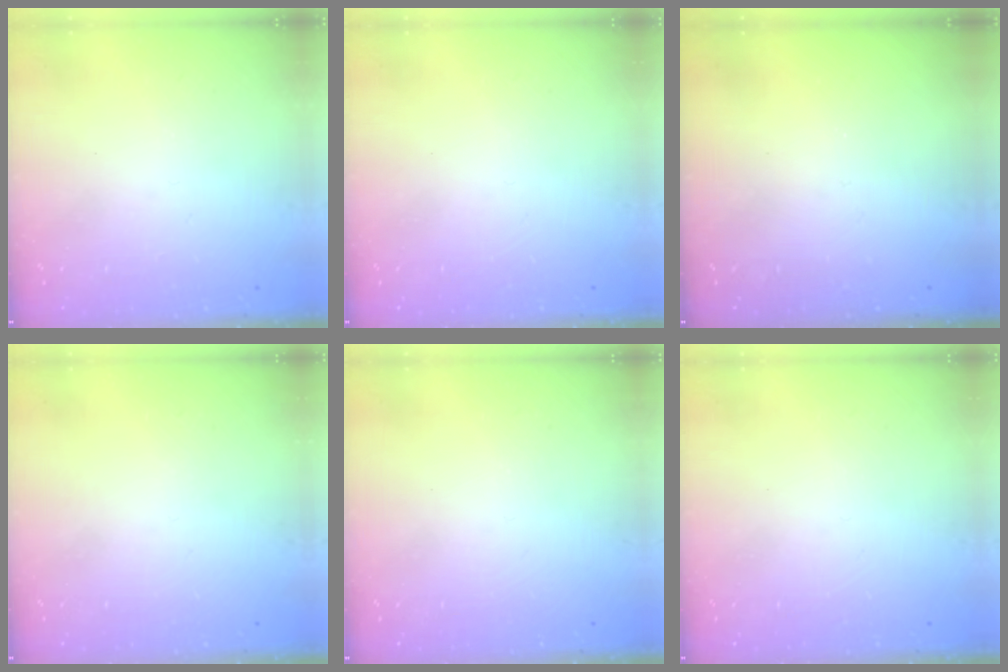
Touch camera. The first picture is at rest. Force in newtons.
{"total": 0.0}
{"total": 0.0}
{"total": 0.0}
{"total": 0.0}
{"total": 0.0}